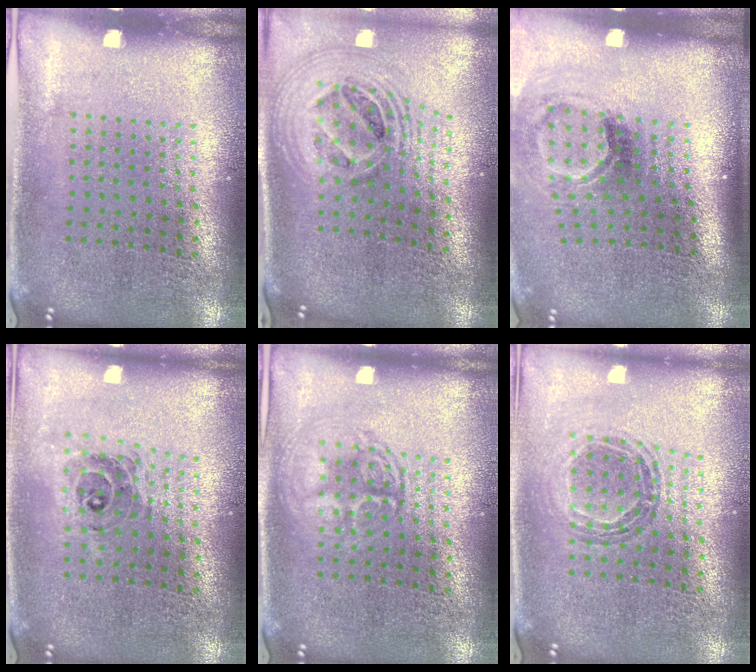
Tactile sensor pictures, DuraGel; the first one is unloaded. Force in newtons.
{"total": 2.7, "press": 1.9, "slide": 1.9}
{"total": 1.9, "press": 1.2, "slide": 1.4}
{"total": 0.7, "press": 0.7, "slide": 0.1}
{"total": 2.6, "press": 2.6, "slide": 0.4}
{"total": 0.5, "press": 0.5, "slide": 0.0}